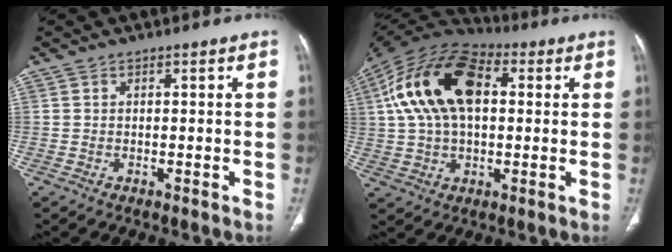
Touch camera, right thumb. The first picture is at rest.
{"total": 19.7, "force": [4.1, 11.5, 15.5], "torque": [-0.284, 0.025, 0.063]}